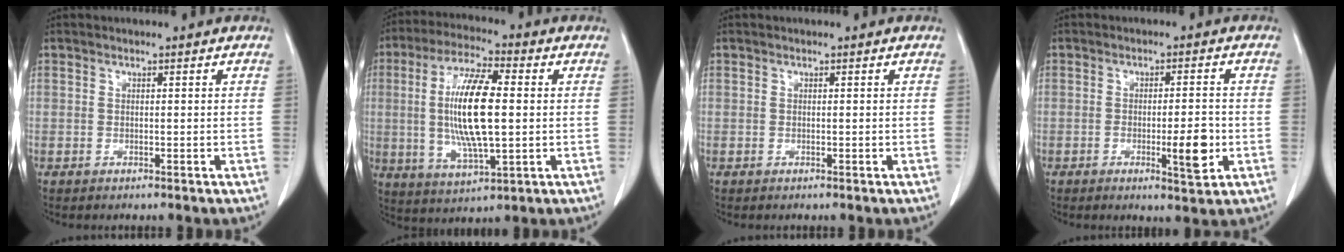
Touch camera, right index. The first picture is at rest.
{"total": 14.0, "force": [0.5, 3.1, 13.7], "torque": [-0.274, -0.001, 0.008]}
{"total": 0.0}
{"total": 5.6, "force": [-1.5, 1.0, 5.3], "torque": [-0.078, -0.005, -0.019]}